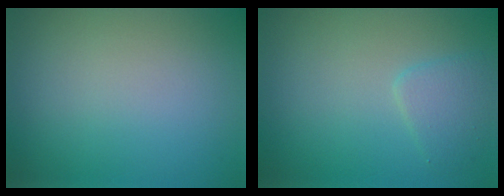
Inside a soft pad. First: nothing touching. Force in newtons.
{"total": 2.0, "press": 2.0, "slide": 0.1}